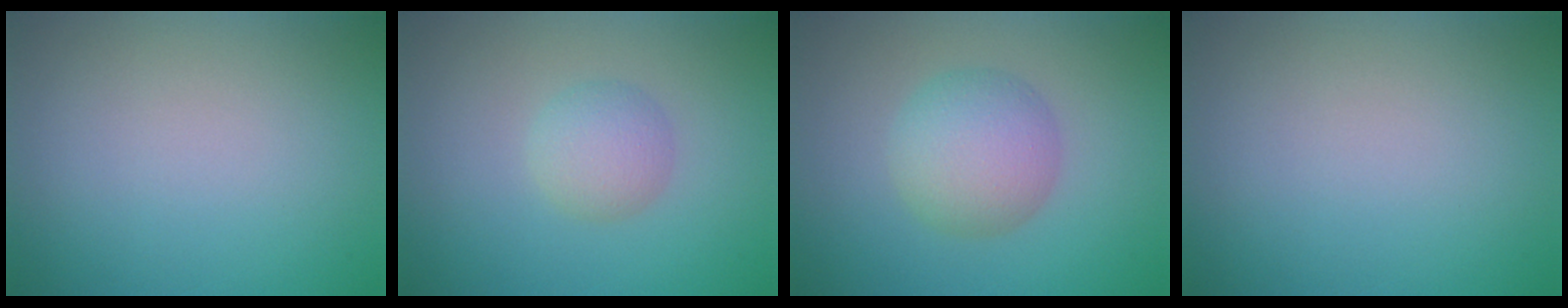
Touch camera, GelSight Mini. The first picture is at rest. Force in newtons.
{"total": 2.4, "press": 2.4, "slide": 0.1}
{"total": 4.6, "press": 4.5, "slide": 0.3}
{"total": 0.0}